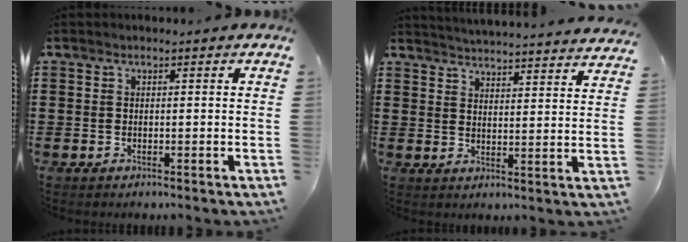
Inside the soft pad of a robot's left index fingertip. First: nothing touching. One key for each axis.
{"total": 4.2, "fx": 4.1, "fy": -0.9, "fz": -0.1, "tx": -0.015, "ty": -0.032, "tz": 0.069}